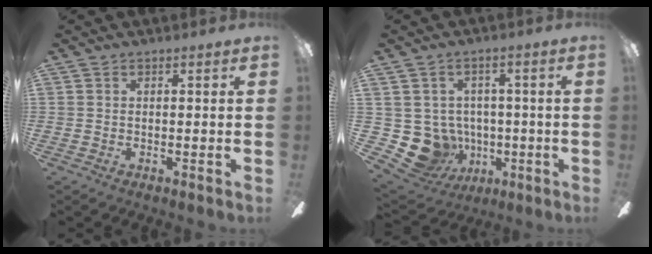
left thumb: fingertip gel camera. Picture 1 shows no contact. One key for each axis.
{"total": 11.0, "fx": -2.3, "fy": 10.0, "fz": 3.9, "tx": -0.110, "ty": 0.003, "tz": -0.031}